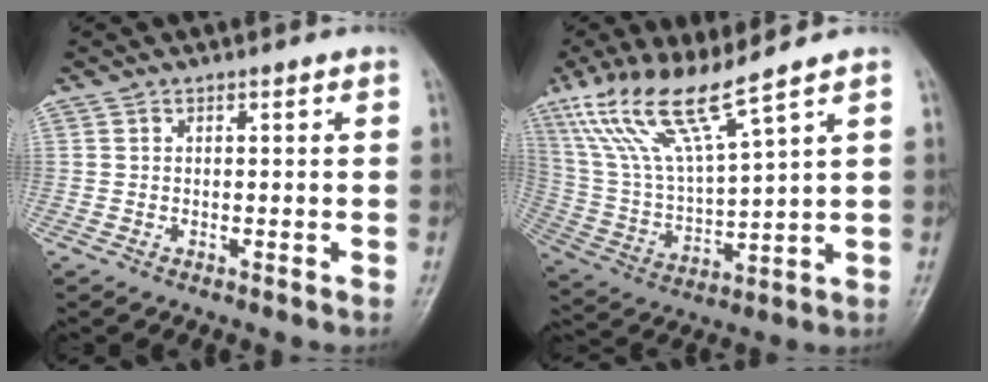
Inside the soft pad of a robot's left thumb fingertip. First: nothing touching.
{"total": 14.2, "force": [9.8, 1.6, 10.2], "torque": [-0.206, -0.044, 0.207]}